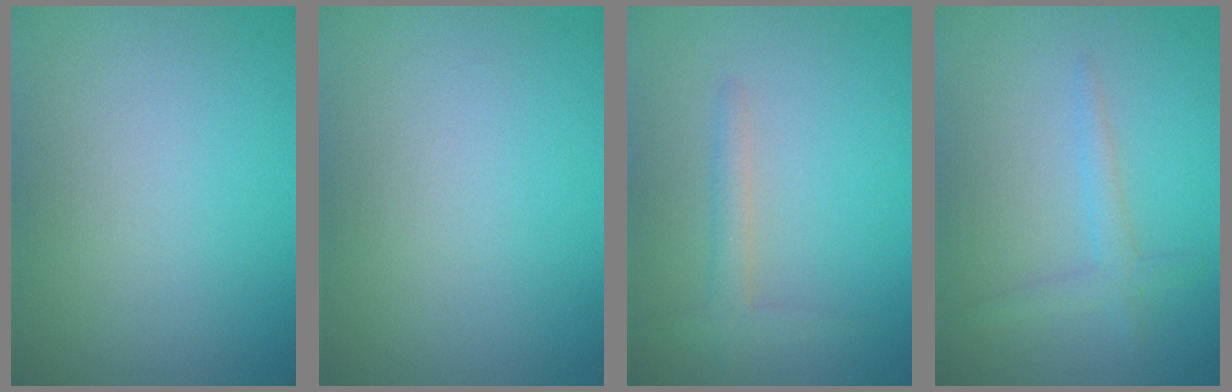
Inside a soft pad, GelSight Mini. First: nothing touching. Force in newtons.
{"total": 0.0}
{"total": 1.9, "press": 1.9, "slide": 0.2}
{"total": 1.8, "press": 1.8, "slide": 0.1}